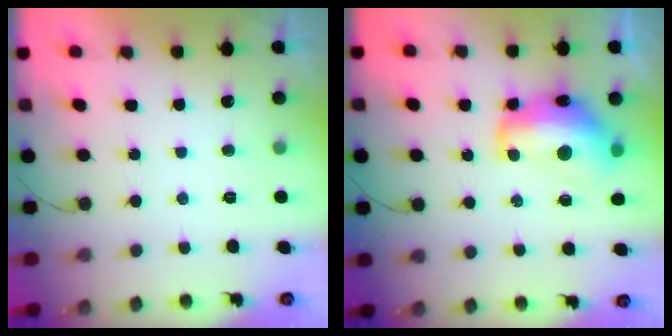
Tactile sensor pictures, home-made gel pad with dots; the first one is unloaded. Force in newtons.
{"total": 14.1, "press": 14.0, "slide": 1.5}